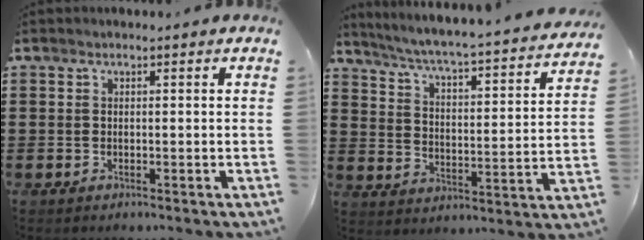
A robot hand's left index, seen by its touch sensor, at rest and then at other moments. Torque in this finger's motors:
{"motor_torque": [2.14, 0.00, 0.17, 0.14]}